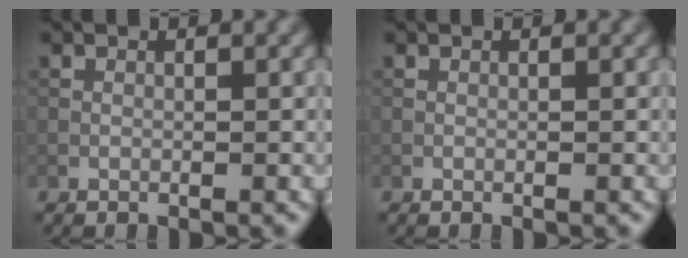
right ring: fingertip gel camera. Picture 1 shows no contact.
{"total": 0.0}